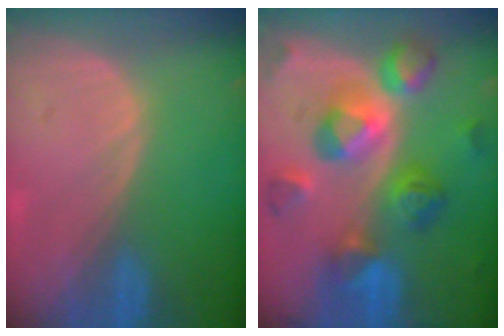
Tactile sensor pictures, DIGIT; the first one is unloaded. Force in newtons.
{"total": 11.4, "press": 11.3, "slide": 1.1}